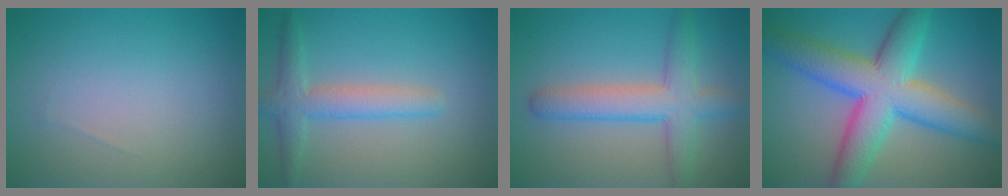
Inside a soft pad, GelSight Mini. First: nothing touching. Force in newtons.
{"total": 3.4, "press": 3.4, "slide": 0.2}
{"total": 5.1, "press": 5.1, "slide": 0.3}
{"total": 9.5, "press": 9.5, "slide": 0.2}